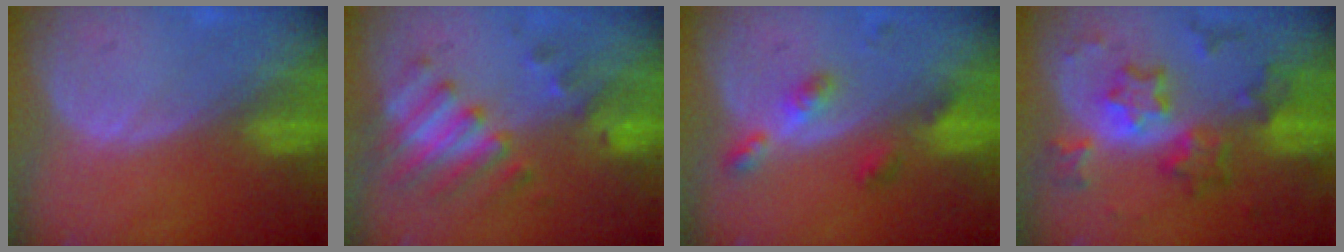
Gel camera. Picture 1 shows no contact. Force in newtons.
{"total": 8.3, "press": 7.3, "slide": 3.9}
{"total": 4.6, "press": 4.1, "slide": 1.9}
{"total": 8.7, "press": 8.7, "slide": 0.6}